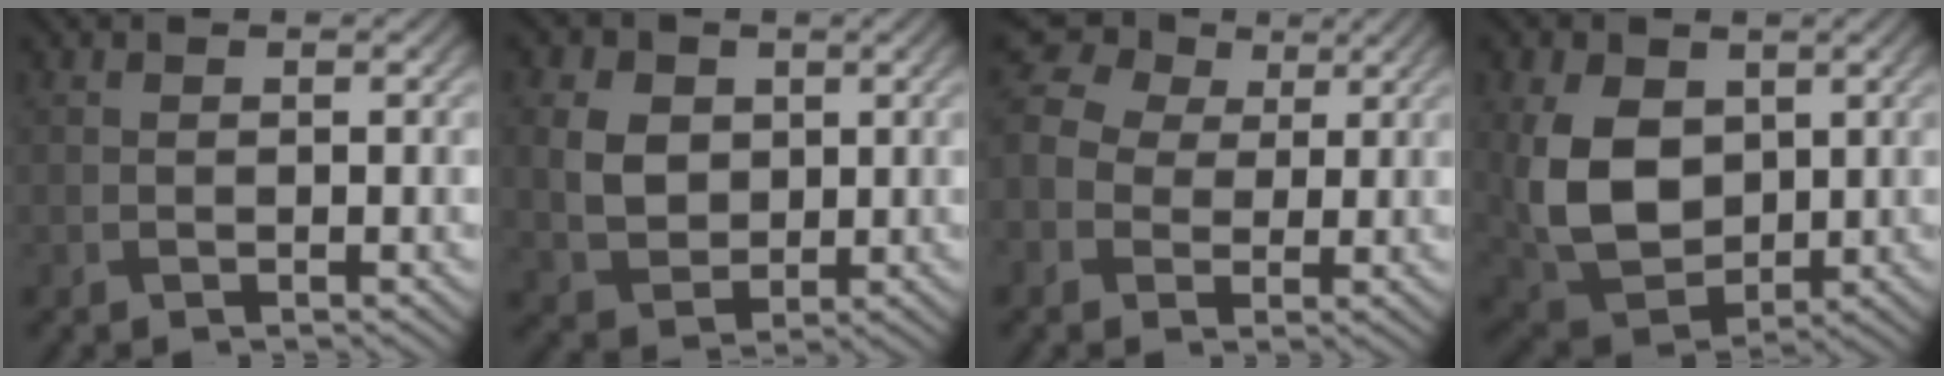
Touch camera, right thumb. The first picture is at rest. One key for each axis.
{"total": 6.0, "fx": 1.1, "fy": 4.9, "fz": 3.4, "tx": -0.091, "ty": 0.001, "tz": 0.018}
{"total": 8.0, "fx": 0.9, "fy": 6.8, "fz": 4.0, "tx": -0.123, "ty": 0.014, "tz": 0.009}
{"total": 10.4, "fx": 1.6, "fy": 7.5, "fz": 7.1, "tx": -0.181, "ty": -0.010, "tz": 0.032}